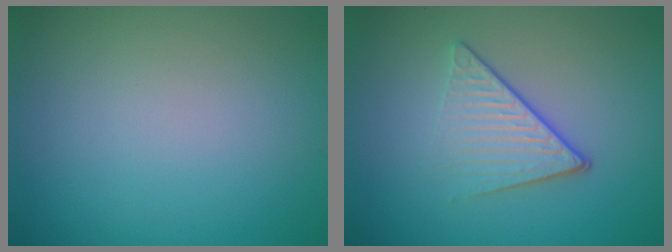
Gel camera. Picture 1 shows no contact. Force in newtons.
{"total": 4.2, "press": 2.7, "slide": 3.2}